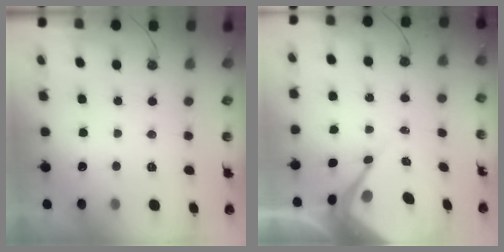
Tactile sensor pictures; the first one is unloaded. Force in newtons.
{"total": 8.3, "press": 8.2, "slide": 0.7}